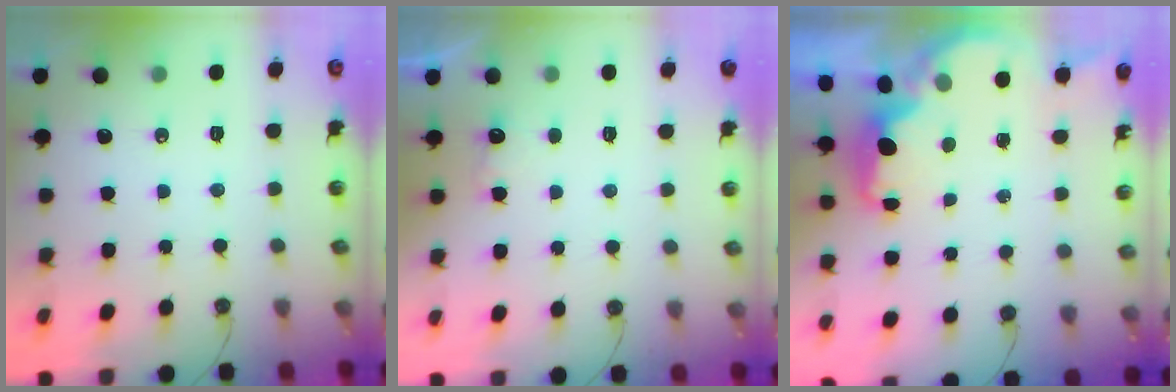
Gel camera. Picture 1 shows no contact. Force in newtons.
{"total": 2.1, "press": 2.0, "slide": 0.9}
{"total": 2.2, "press": 2.0, "slide": 0.8}